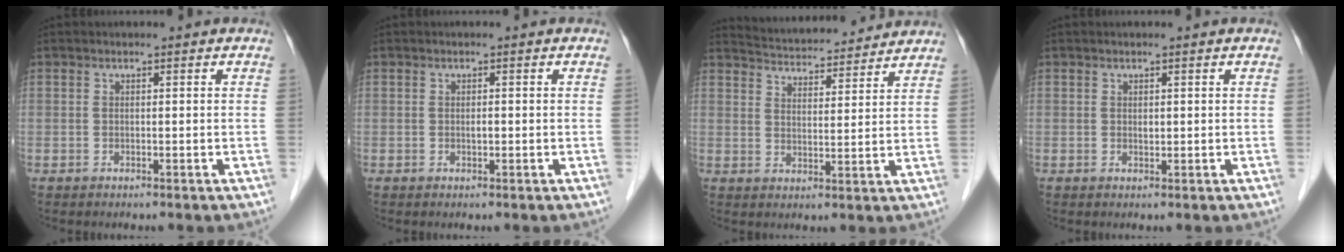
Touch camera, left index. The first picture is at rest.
{"total": 0.6, "force": [-0.3, 0.2, 0.5], "torque": [-0.010, -0.003, -0.005]}
{"total": 12.7, "force": [12.2, 1.7, 3.1], "torque": [-0.051, 0.015, 0.175]}
{"total": 0.5, "force": [0.0, 0.3, 0.5], "torque": [-0.007, -0.004, 0.001]}